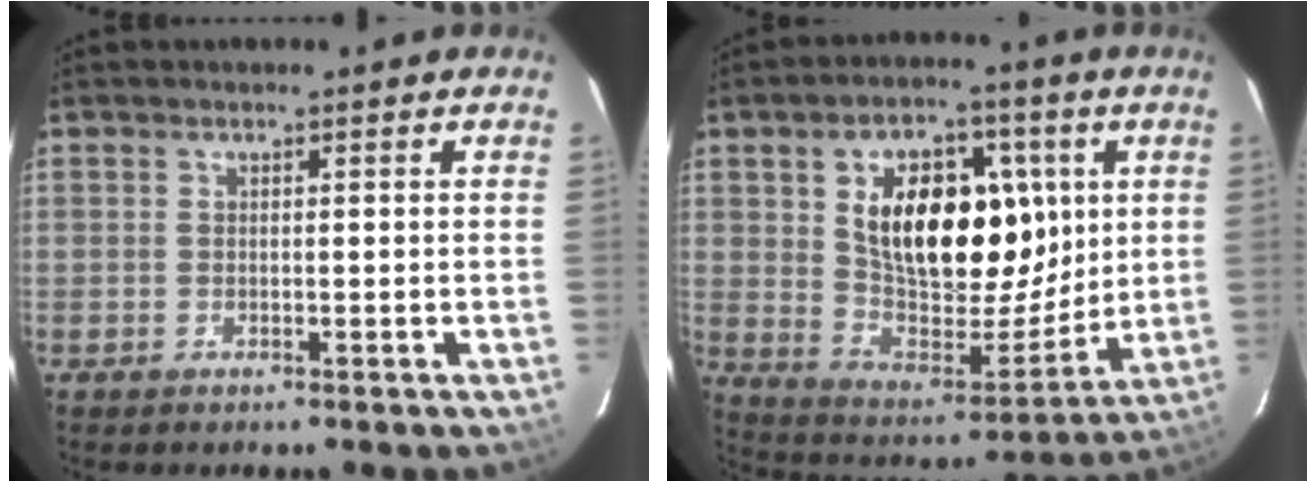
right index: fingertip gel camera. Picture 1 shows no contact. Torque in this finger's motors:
{"motor_torque": [1.36, 0.78, 1.06, 0.21]}